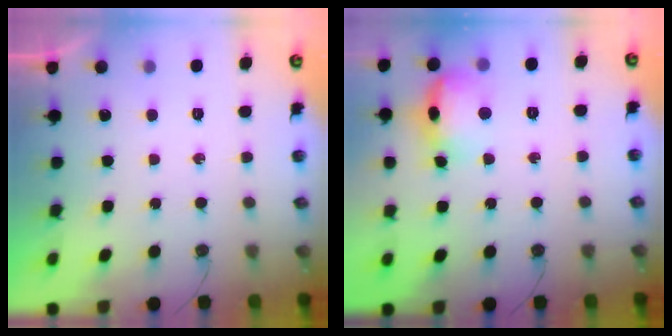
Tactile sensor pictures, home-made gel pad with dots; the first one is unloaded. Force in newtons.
{"total": 14.2, "press": 14.1, "slide": 1.6}